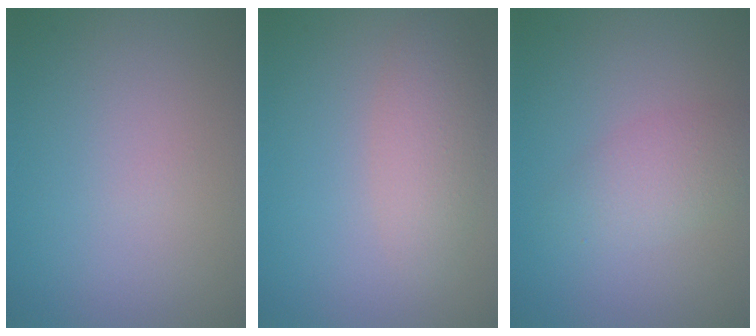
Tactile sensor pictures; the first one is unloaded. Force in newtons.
{"total": 3.1, "press": 3.1, "slide": 0.1}
{"total": 2.8, "press": 2.8, "slide": 0.1}